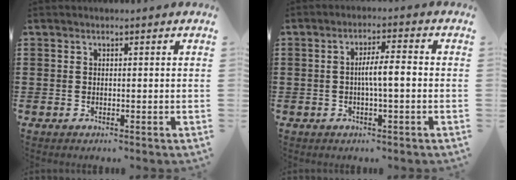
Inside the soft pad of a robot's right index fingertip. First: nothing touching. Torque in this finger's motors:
{"motor_torque": [1.25, -0.58, 0.45, 0.11]}